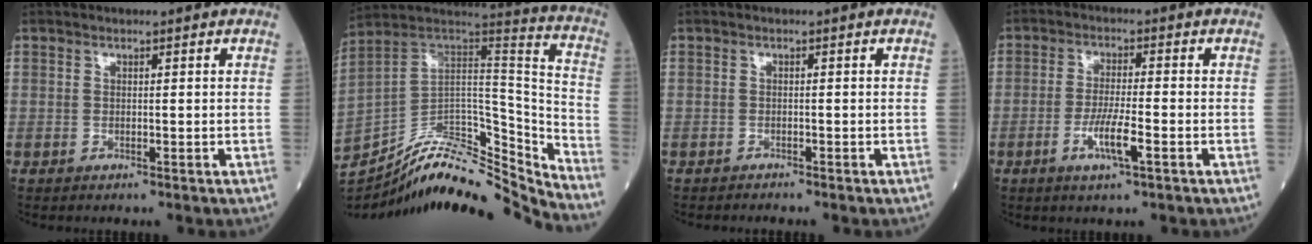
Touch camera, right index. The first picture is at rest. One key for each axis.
{"total": 22.3, "fx": -20.0, "fy": 4.3, "fz": 8.7, "tx": -0.172, "ty": 0.050, "tz": -0.329}
{"total": 0.8, "fx": -0.8, "fy": -0.1, "fz": 0.0, "tx": -0.004, "ty": -0.002, "tz": -0.015}
{"total": 5.7, "fx": -2.3, "fy": 0.4, "fz": 5.2, "tx": -0.100, "ty": -0.007, "tz": -0.042}